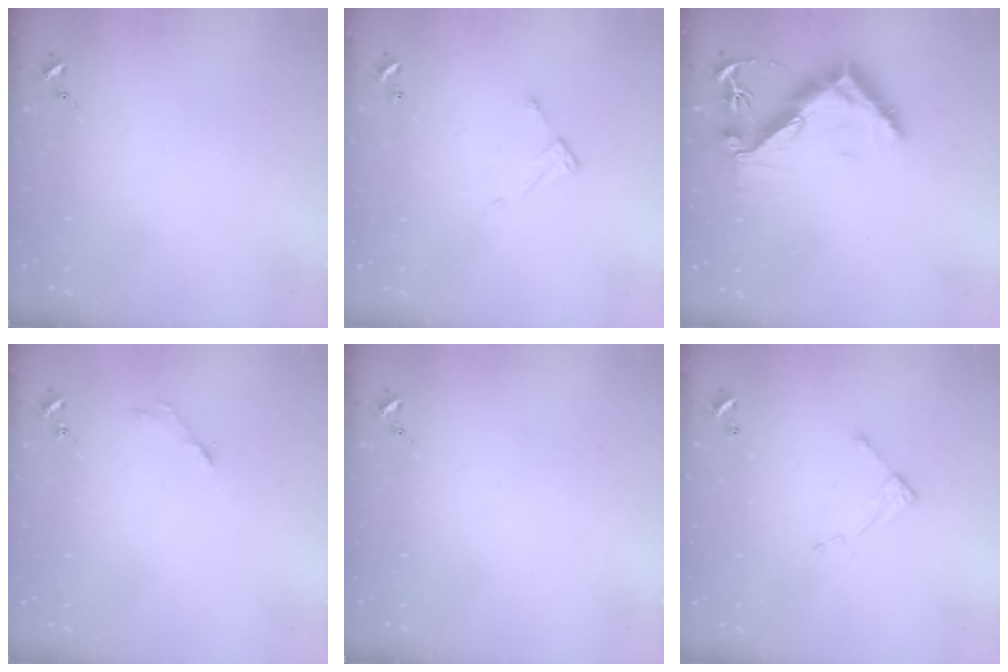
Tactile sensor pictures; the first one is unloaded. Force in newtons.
{"total": 6.7, "press": 6.7, "slide": 0.2}
{"total": 11.0, "press": 10.9, "slide": 1.0}
{"total": 2.8, "press": 2.8, "slide": 0.4}
{"total": 0.0}
{"total": 4.7, "press": 4.6, "slide": 0.4}